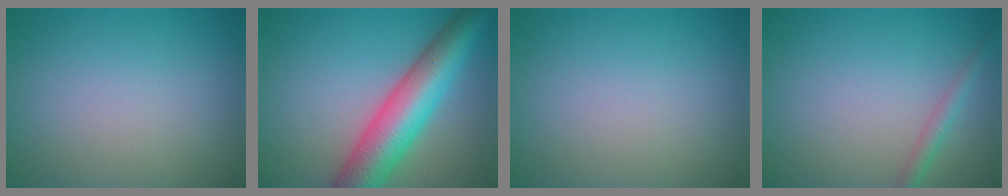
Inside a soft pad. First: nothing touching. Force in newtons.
{"total": 9.3, "press": 9.3, "slide": 0.3}
{"total": 0.0}
{"total": 1.7, "press": 1.7, "slide": 0.1}